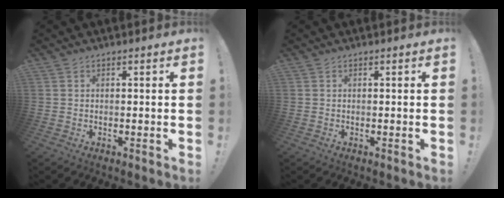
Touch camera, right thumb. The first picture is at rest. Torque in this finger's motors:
{"motor_torque": [0.00, 0.00, -0.34, 0.30, 0.05]}